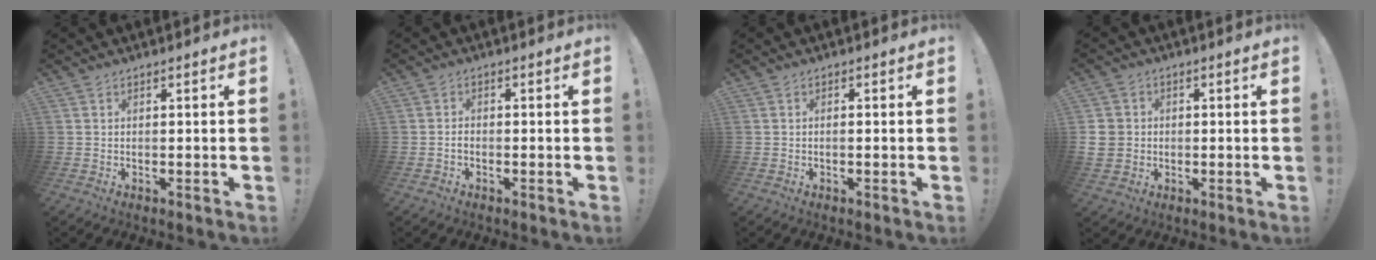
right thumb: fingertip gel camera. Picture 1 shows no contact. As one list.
[{"total": 0.5, "force": [-0.4, 0.2, 0.2], "torque": [-0.008, 0.004, -0.006]}, {"total": 1.0, "force": [-0.6, 0.0, 0.8], "torque": [-0.022, 0.003, -0.011]}, {"total": 5.6, "force": [0.1, 5.3, 1.9], "torque": [-0.043, 0.007, 0.005]}]